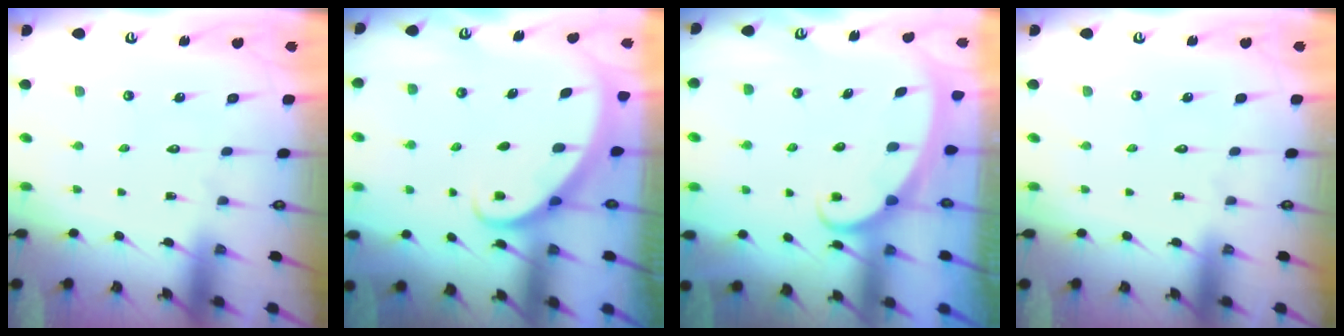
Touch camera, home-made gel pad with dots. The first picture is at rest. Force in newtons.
{"total": 2.7, "press": 2.7, "slide": 0.2}
{"total": 2.6, "press": 2.5, "slide": 0.3}
{"total": 0.0}